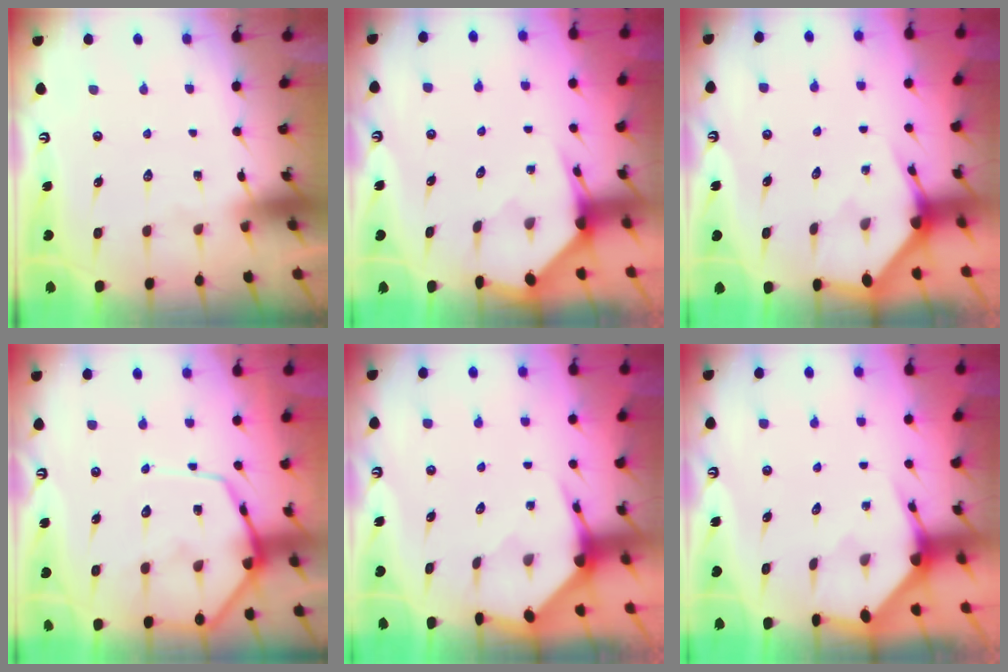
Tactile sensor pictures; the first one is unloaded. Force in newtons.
{"total": 3.3, "press": 3.3, "slide": 0.3}
{"total": 2.5, "press": 2.5, "slide": 0.2}
{"total": 11.5, "press": 11.4, "slide": 1.1}
{"total": 3.7, "press": 3.7, "slide": 0.4}
{"total": 2.8, "press": 2.8, "slide": 0.2}